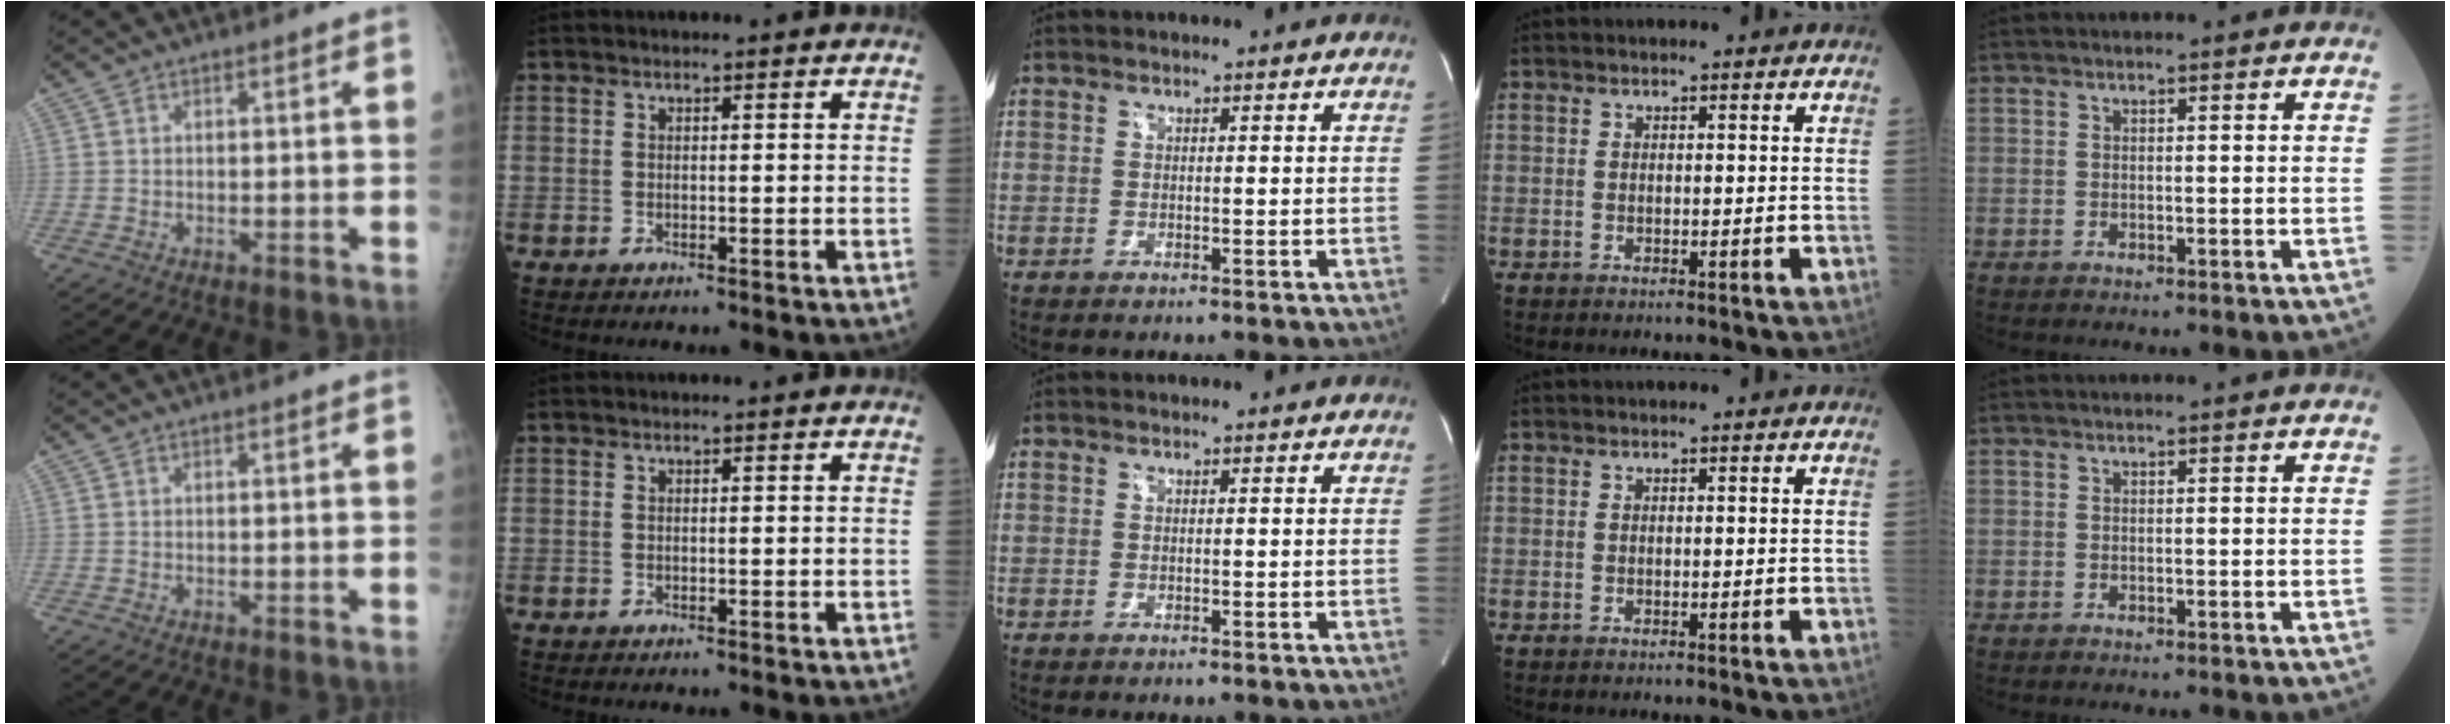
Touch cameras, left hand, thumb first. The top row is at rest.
{}